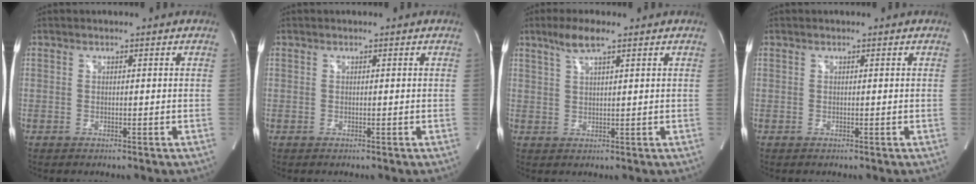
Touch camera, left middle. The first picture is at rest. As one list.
[{"total": 0.0}, {"total": 4.0, "force": [2.7, 0.2, 3.0], "torque": [-0.068, 0.006, 0.055]}, {"total": 0.0}]